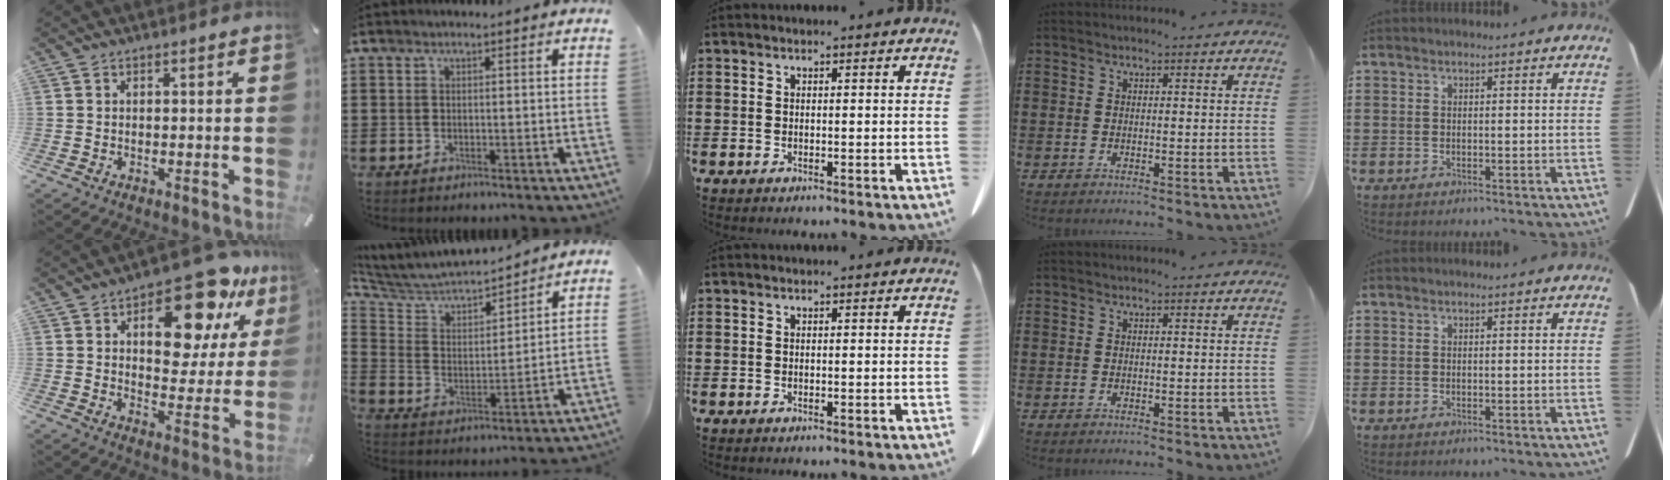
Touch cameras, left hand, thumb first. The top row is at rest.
{"thumb": {"total": 17.9, "force": [10.6, 8.6, 11.6], "torque": [-0.148, -0.059, 0.172]}, "index": {"total": 5.2, "force": [4.9, 1.1, 1.0], "torque": [-0.050, -0.038, 0.078]}}